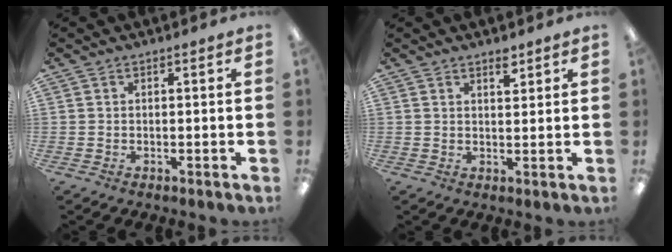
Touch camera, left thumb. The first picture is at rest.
{"total": 3.1, "force": [2.5, 1.2, 1.4], "torque": [-0.008, -0.014, 0.040]}